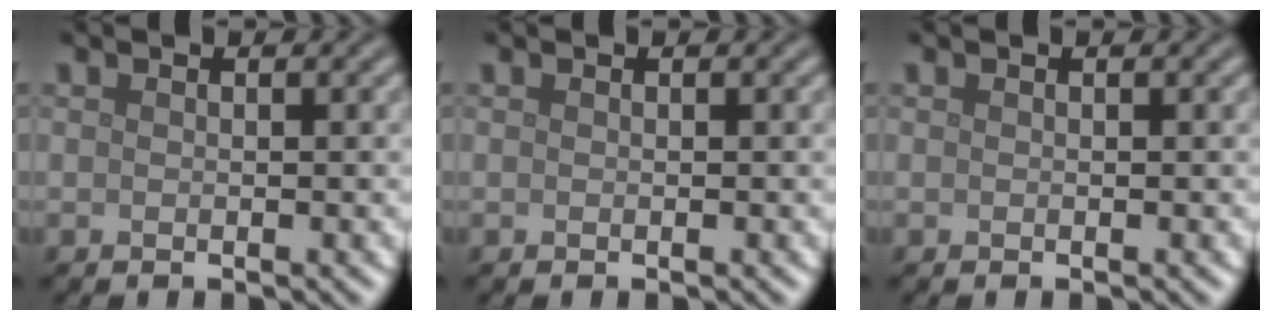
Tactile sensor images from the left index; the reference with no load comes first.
{"total": 0.0}
{"total": 0.0}